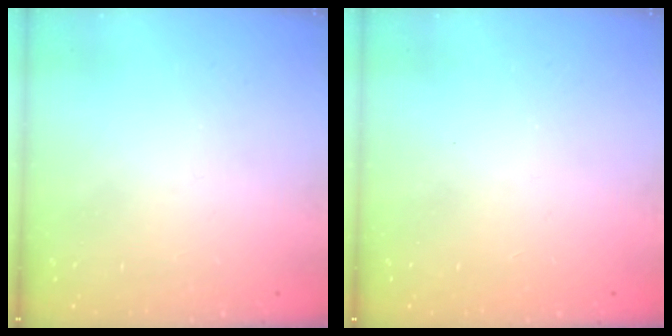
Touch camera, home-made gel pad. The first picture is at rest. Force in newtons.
{"total": 1.1, "press": 1.1, "slide": 0.1}